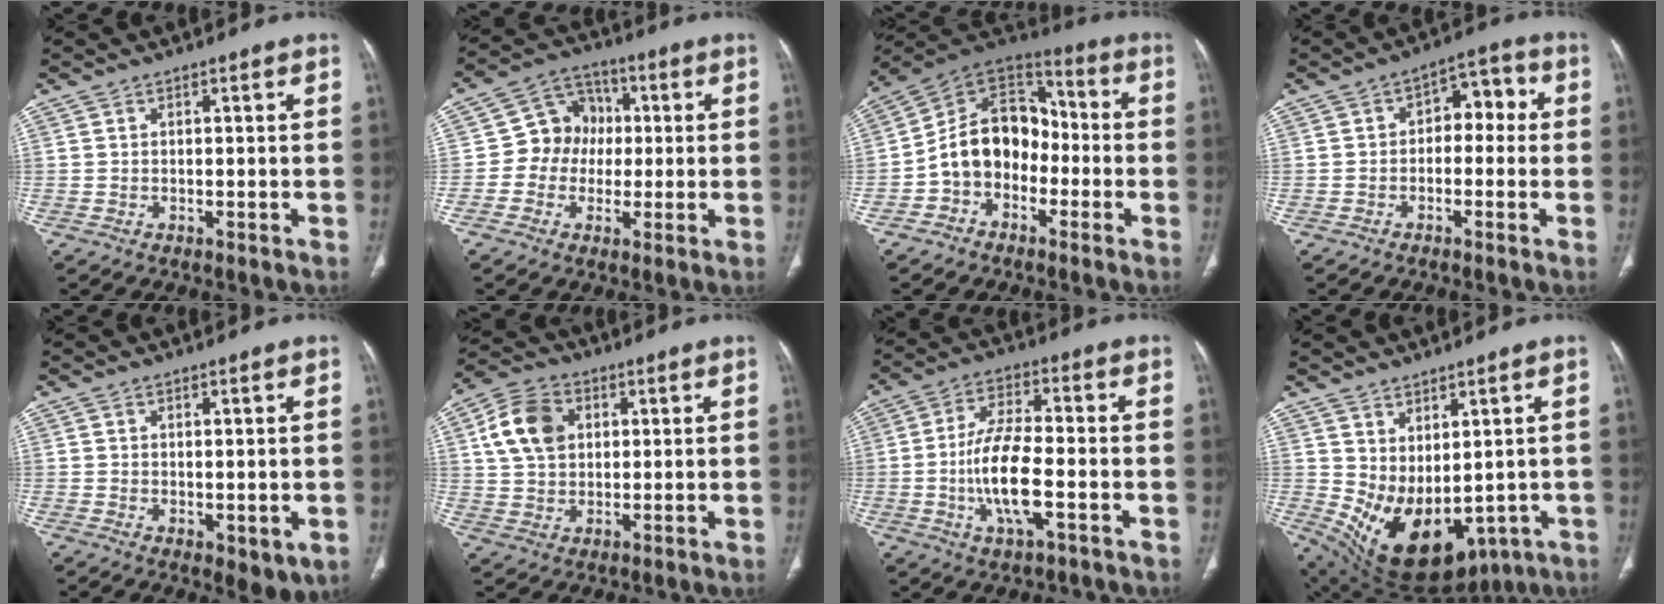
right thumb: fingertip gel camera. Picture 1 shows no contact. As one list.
[{"total": 9.3, "force": [-0.1, 8.4, 4.0], "torque": [-0.022, 0.023, -0.015]}, {"total": 14.2, "force": [-3.3, 10.9, 8.5], "torque": [-0.112, 0.060, -0.070]}, {"total": 6.9, "force": [-0.1, 4.6, 5.1], "torque": [-0.035, 0.037, -0.014]}, {"total": 4.9, "force": [-0.7, 2.4, 4.3], "torque": [-0.049, -0.012, 0.002]}, {"total": 11.0, "force": [3.1, 8.2, 6.7], "torque": [-0.109, 0.005, 0.055]}, {"total": 11.8, "force": [-2.9, 4.1, 10.7], "torque": [-0.214, 0.012, -0.055]}, {"total": 16.2, "force": [-1.9, 9.7, 12.9], "torque": [-0.211, -0.017, 0.012]}]